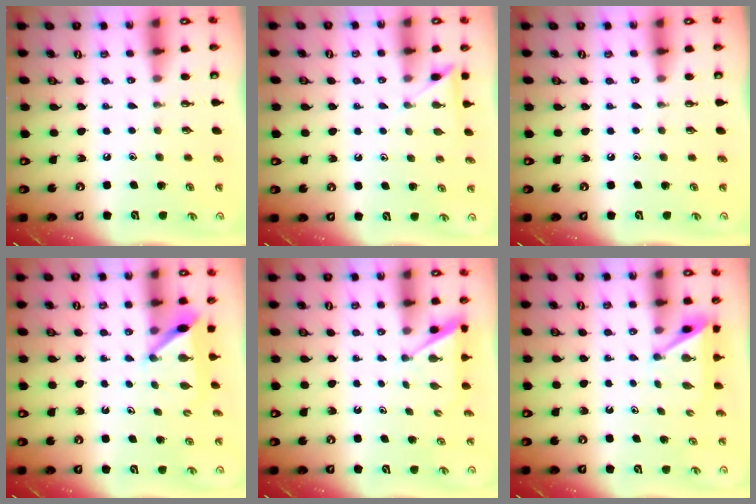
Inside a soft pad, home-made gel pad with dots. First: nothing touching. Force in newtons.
{"total": 3.6, "press": 3.6, "slide": 0.4}
{"total": 0.0}
{"total": 6.1, "press": 6.1, "slide": 0.7}
{"total": 3.0, "press": 3.0, "slide": 0.3}
{"total": 6.0, "press": 6.0, "slide": 0.2}